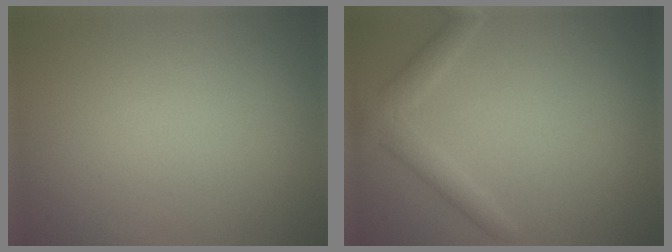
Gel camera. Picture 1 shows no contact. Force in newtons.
{"total": 2.6, "press": 2.6, "slide": 0.1}